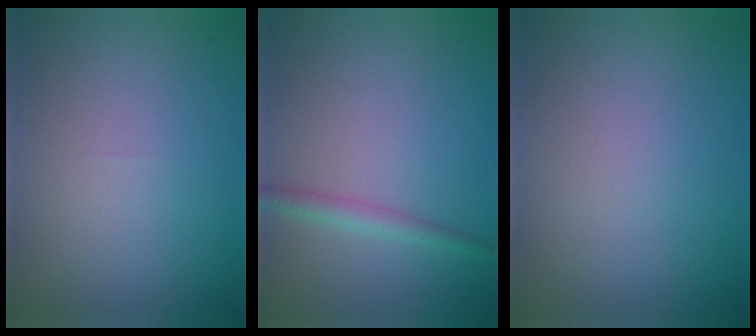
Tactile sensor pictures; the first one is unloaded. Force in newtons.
{"total": 1.9, "press": 1.9, "slide": 0.0}
{"total": 0.0}